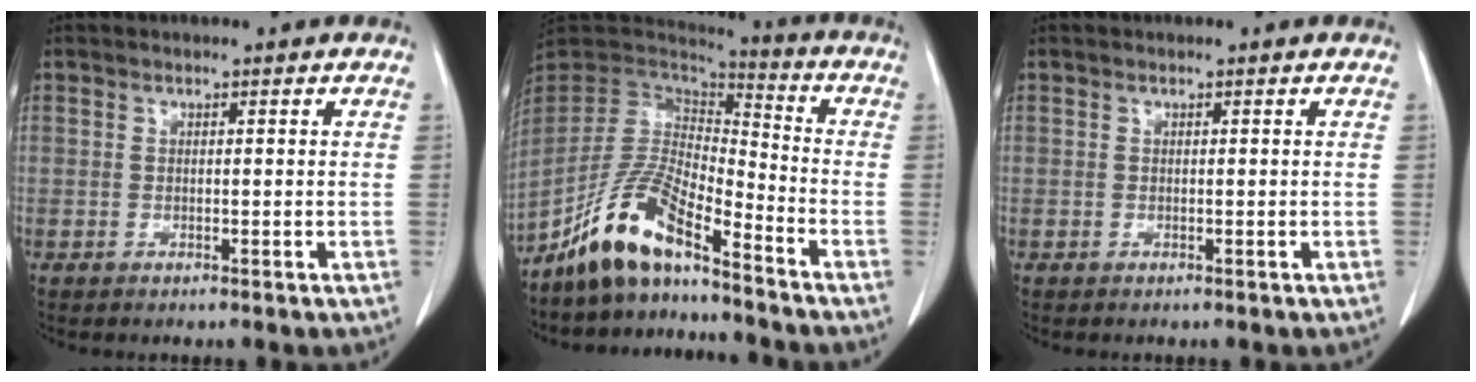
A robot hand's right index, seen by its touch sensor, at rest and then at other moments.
{"total": 11.9, "force": [-8.8, 2.6, 7.5], "torque": [-0.159, 0.013, -0.168]}
{"total": 0.0}